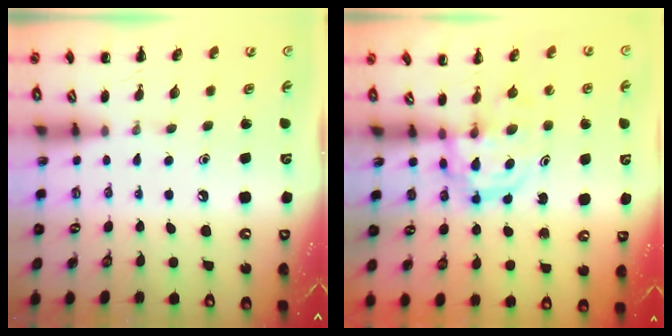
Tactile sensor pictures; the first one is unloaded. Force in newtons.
{"total": 3.1, "press": 3.1, "slide": 0.4}